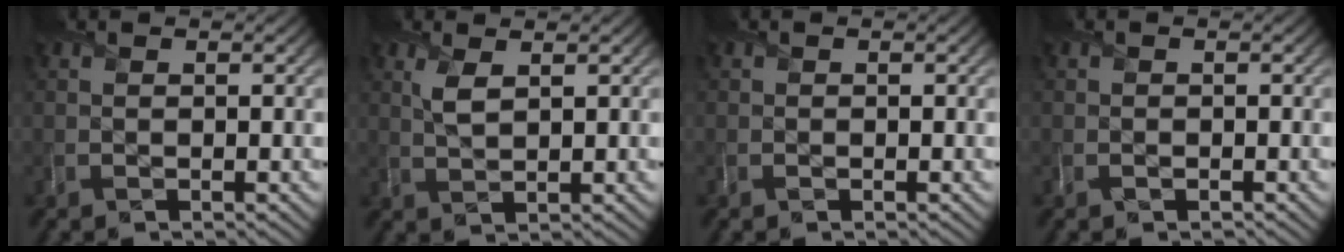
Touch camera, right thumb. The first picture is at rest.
{"total": 2.8, "force": [1.3, 1.1, 2.2], "torque": [-0.058, 0.000, 0.029]}
{"total": 0.0}
{"total": 0.7, "force": [-0.4, 0.5, 0.1], "torque": [-0.002, -0.007, -0.007]}